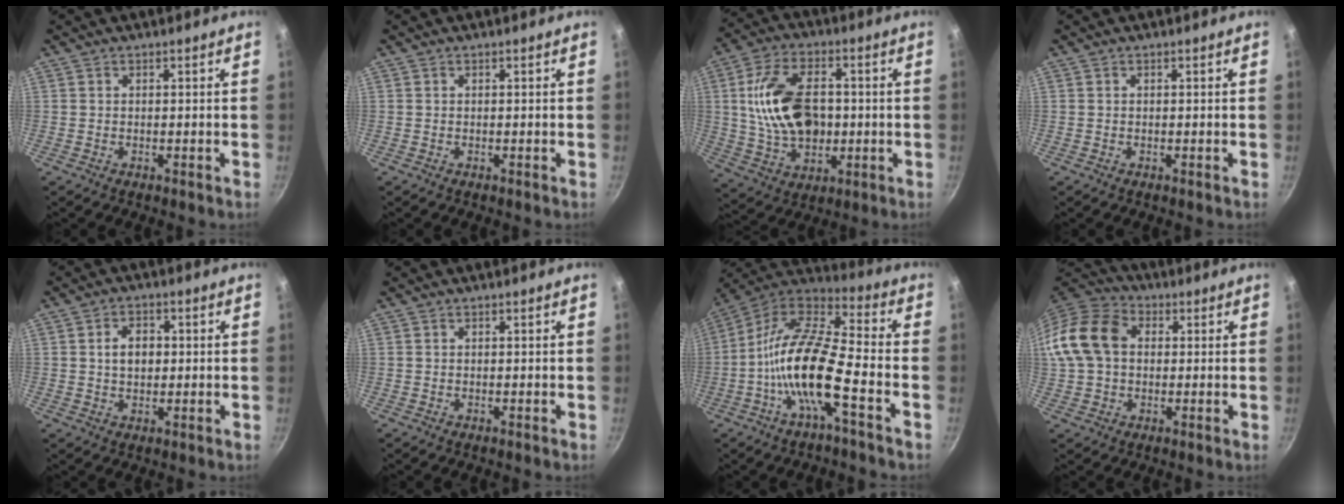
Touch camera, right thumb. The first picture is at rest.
{"total": 0.0}
{"total": 16.8, "force": [0.9, 11.0, 12.7], "torque": [-0.212, 0.013, 0.022]}
{"total": 0.0}
{"total": 4.9, "force": [0.5, 3.5, 3.4], "torque": [-0.036, 0.009, 0.007]}
{"total": 0.0}
{"total": 17.5, "force": [-5.7, 5.2, 15.8], "torque": [-0.295, 0.049, -0.130]}
{"total": 14.2, "force": [1.7, 10.6, 9.3], "torque": [-0.167, 0.030, 0.016]}